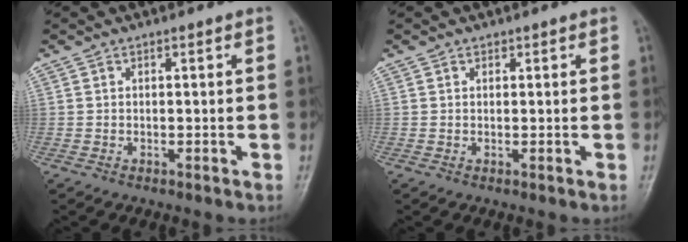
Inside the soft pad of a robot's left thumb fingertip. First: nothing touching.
{"total": 0.5, "force": [0.3, 0.4, 0.1], "torque": [0.000, -0.002, 0.004]}